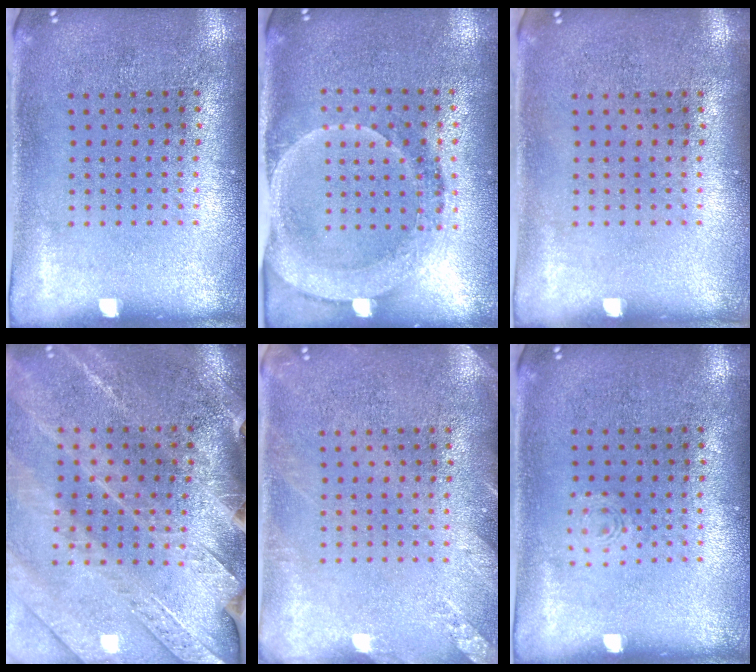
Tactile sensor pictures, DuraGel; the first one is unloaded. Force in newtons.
{"total": 1.8, "press": 1.6, "slide": 0.8}
{"total": 0.0}
{"total": 2.9, "press": 2.9, "slide": 0.4}
{"total": 1.9, "press": 1.8, "slide": 0.2}
{"total": 0.5, "press": 0.5, "slide": 0.2}